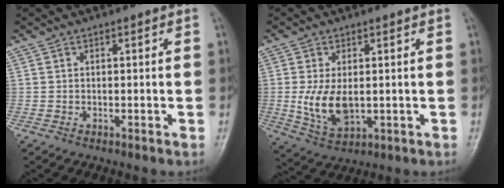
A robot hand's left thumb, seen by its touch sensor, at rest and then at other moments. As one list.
[{"total": 7.6, "force": [-0.2, 4.3, 6.3], "torque": [-0.114, -0.018, 0.007]}]